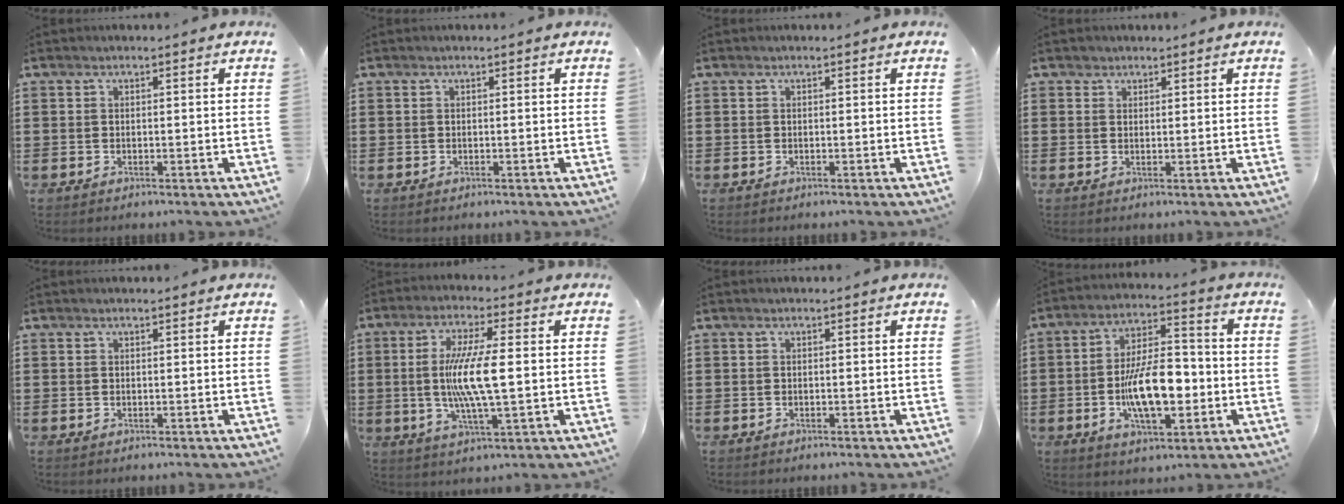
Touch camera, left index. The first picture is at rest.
{"total": 0.0}
{"total": 0.0}
{"total": 1.0, "force": [0.9, 0.6, 0.1], "torque": [-0.004, 0.002, 0.018]}
{"total": 0.0}
{"total": 9.3, "force": [0.3, 1.4, 9.2], "torque": [-0.186, -0.006, -0.005]}
{"total": 0.0}
{"total": 11.6, "force": [-2.2, 5.1, 10.1], "torque": [-0.188, -0.001, -0.046]}